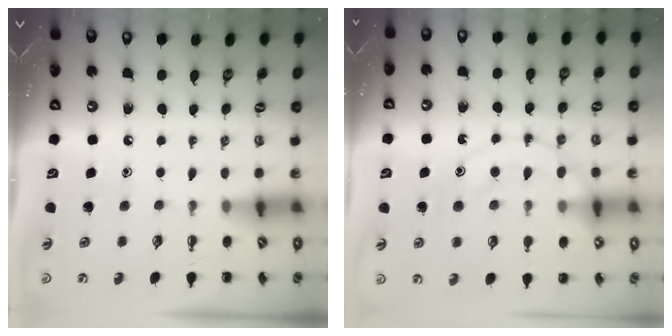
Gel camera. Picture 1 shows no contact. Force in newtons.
{"total": 14.1, "press": 14.0, "slide": 1.6}